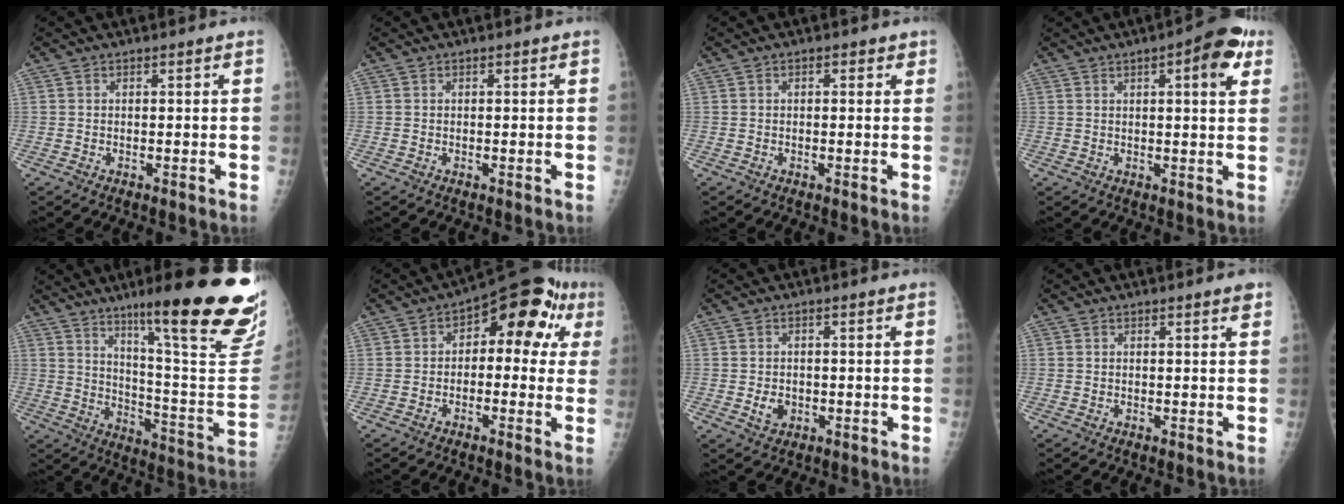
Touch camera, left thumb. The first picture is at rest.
{"total": 0.0}
{"total": 1.5, "force": [0.7, 1.0, 0.9], "torque": [-0.002, 0.001, 0.004]}
{"total": 8.9, "force": [3.9, 2.6, 7.6], "torque": [-0.084, -0.003, 0.044]}
{"total": 28.1, "force": [17.5, 3.7, 21.6], "torque": [-0.252, -0.090, 0.255]}
{"total": 13.8, "force": [3.5, 7.6, 11.0], "torque": [-0.087, 0.032, 0.033]}
{"total": 3.1, "force": [-0.7, 2.4, 1.8], "torque": [-0.024, 0.001, -0.006]}
{"total": 1.1, "force": [0.7, 0.1, 0.9], "torque": [-0.011, -0.003, 0.008]}